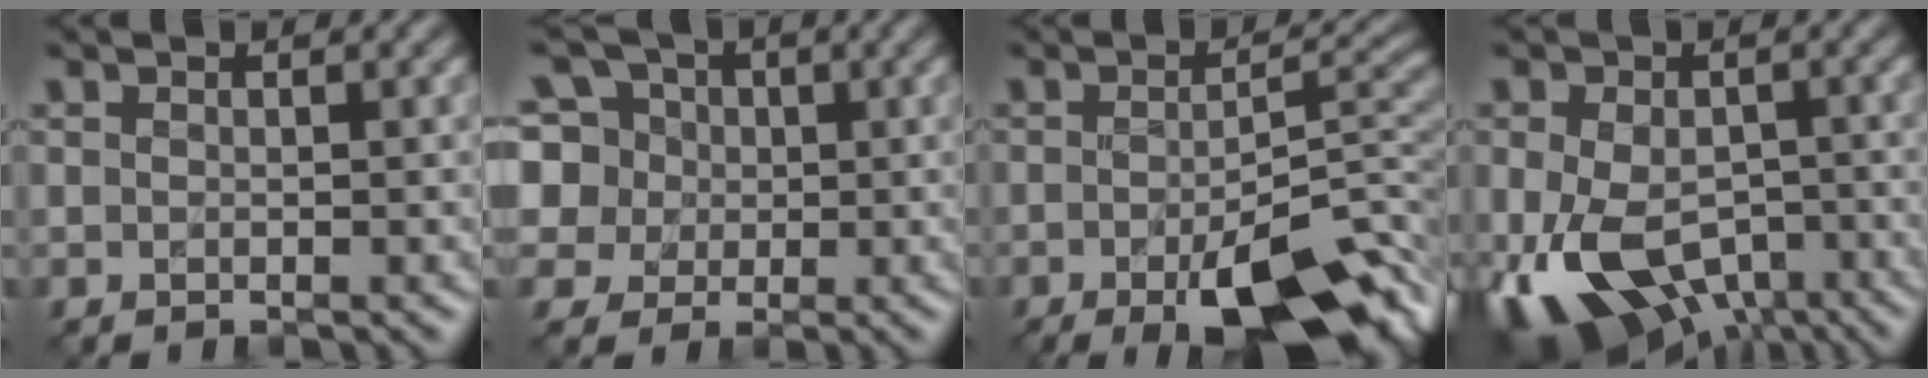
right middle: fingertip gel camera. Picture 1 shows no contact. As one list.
[{"total": 10.0, "force": [3.0, 8.8, 3.8], "torque": [-0.103, 0.044, 0.040]}, {"total": 10.3, "force": [-4.7, 2.9, 8.7], "torque": [-0.130, -0.007, -0.071]}, {"total": 11.4, "force": [-4.4, 7.1, 7.8], "torque": [-0.157, -0.041, -0.064]}]